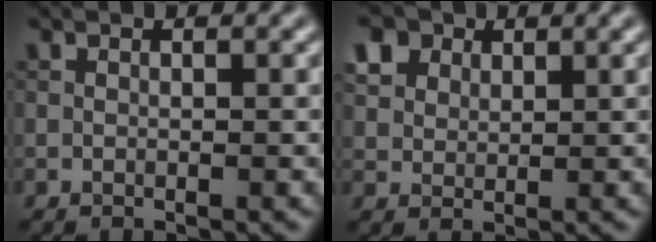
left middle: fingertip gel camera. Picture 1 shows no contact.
{"total": 5.5, "force": [3.3, 3.6, 2.4], "torque": [-0.079, 0.009, 0.062]}